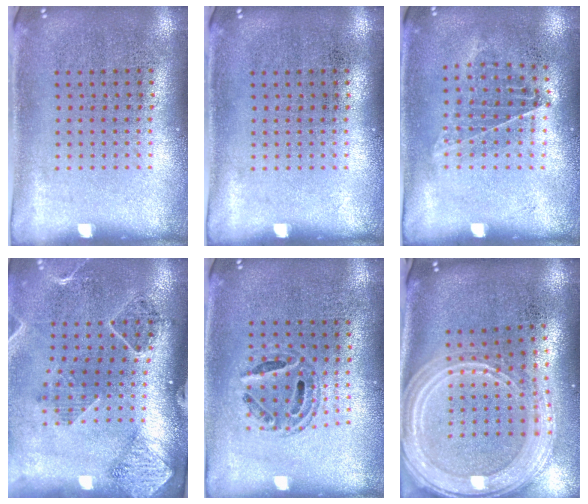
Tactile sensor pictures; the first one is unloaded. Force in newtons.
{"total": 0.0}
{"total": 0.9, "press": 0.9, "slide": 0.3}
{"total": 1.5, "press": 1.5, "slide": 0.0}
{"total": 0.7, "press": 0.7, "slide": 0.2}
{"total": 3.2, "press": 2.5, "slide": 2.0}